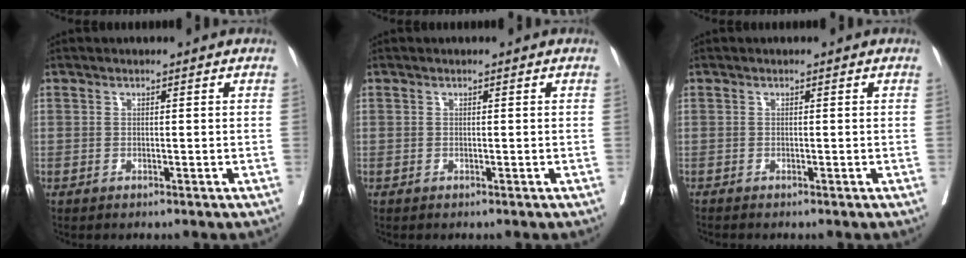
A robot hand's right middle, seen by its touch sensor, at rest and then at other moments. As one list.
[{"total": 0.0}, {"total": 0.8, "force": [-0.7, -0.2, 0.2], "torque": [-0.002, 0.000, -0.016]}]